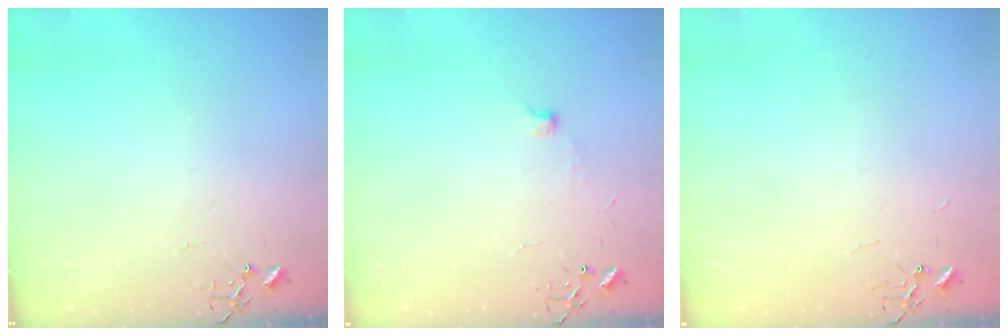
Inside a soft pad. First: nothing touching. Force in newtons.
{"total": 5.6, "press": 5.6, "slide": 0.7}
{"total": 1.8, "press": 1.8, "slide": 0.2}